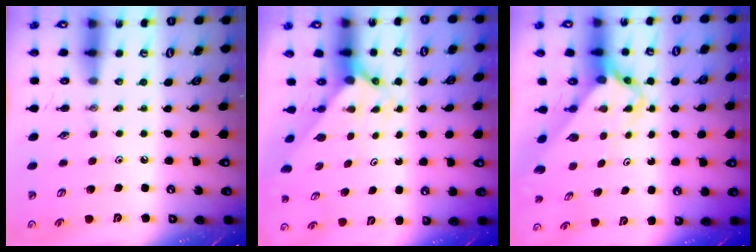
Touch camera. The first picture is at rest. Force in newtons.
{"total": 1.2, "press": 1.2, "slide": 0.1}
{"total": 2.8, "press": 2.8, "slide": 0.2}